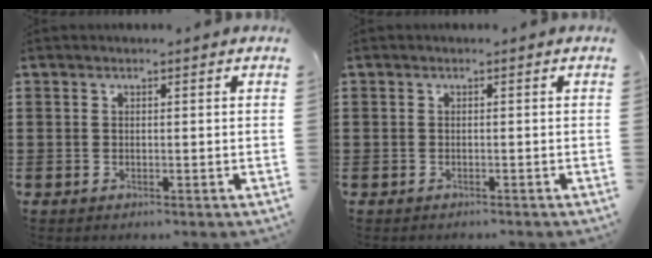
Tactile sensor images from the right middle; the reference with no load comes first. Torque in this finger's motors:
{"motor_torque": [-1.25, 0.46, -0.90, -0.21]}